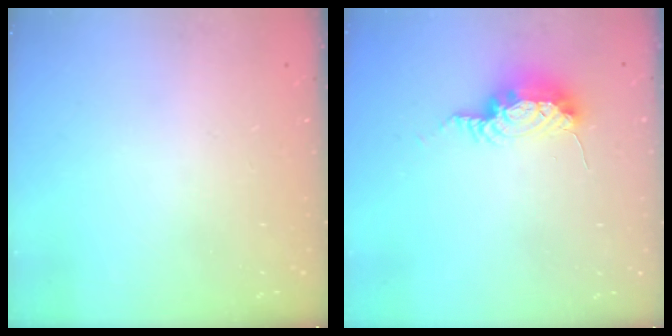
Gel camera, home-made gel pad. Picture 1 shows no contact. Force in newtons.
{"total": 8.3, "press": 8.1, "slide": 1.9}